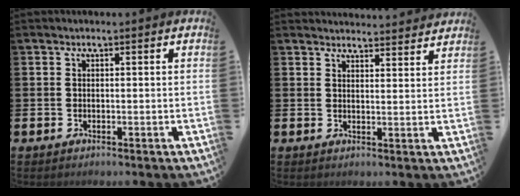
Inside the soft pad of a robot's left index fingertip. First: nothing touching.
{"total": 3.5, "force": [3.5, 0.2, -0.2], "torque": [0.004, -0.025, 0.062]}